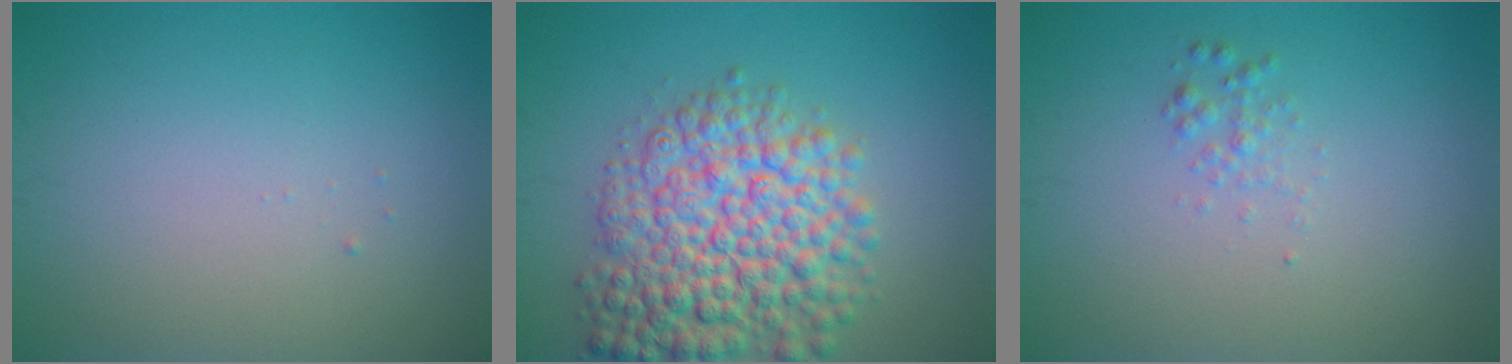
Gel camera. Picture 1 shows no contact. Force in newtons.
{"total": 9.2, "press": 9.2, "slide": 0.3}
{"total": 1.0, "press": 1.0, "slide": 0.0}